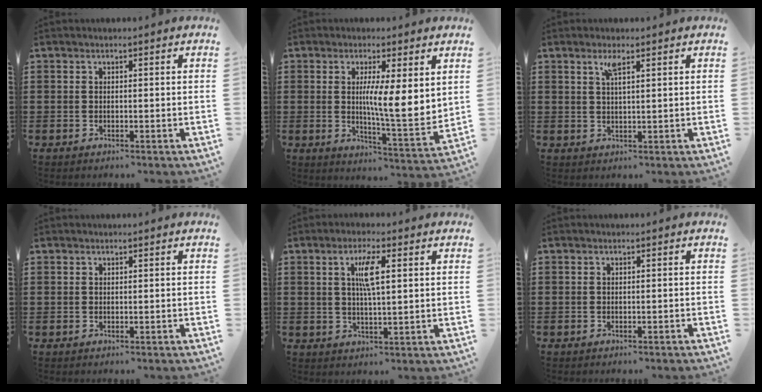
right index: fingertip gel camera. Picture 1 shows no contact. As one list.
[{"total": 7.6, "force": [2.1, 0.9, 7.2], "torque": [-0.117, -0.023, 0.028]}, {"total": 2.4, "force": [1.4, 0.3, 1.9], "torque": [-0.041, 0.002, 0.024]}, {"total": 0.0}, {"total": 4.6, "force": [1.2, 0.9, 4.4], "torque": [-0.089, 0.007, 0.017]}, {"total": 0.6, "force": [-0.5, 0.0, 0.2], "torque": [-0.005, -0.003, -0.010]}]